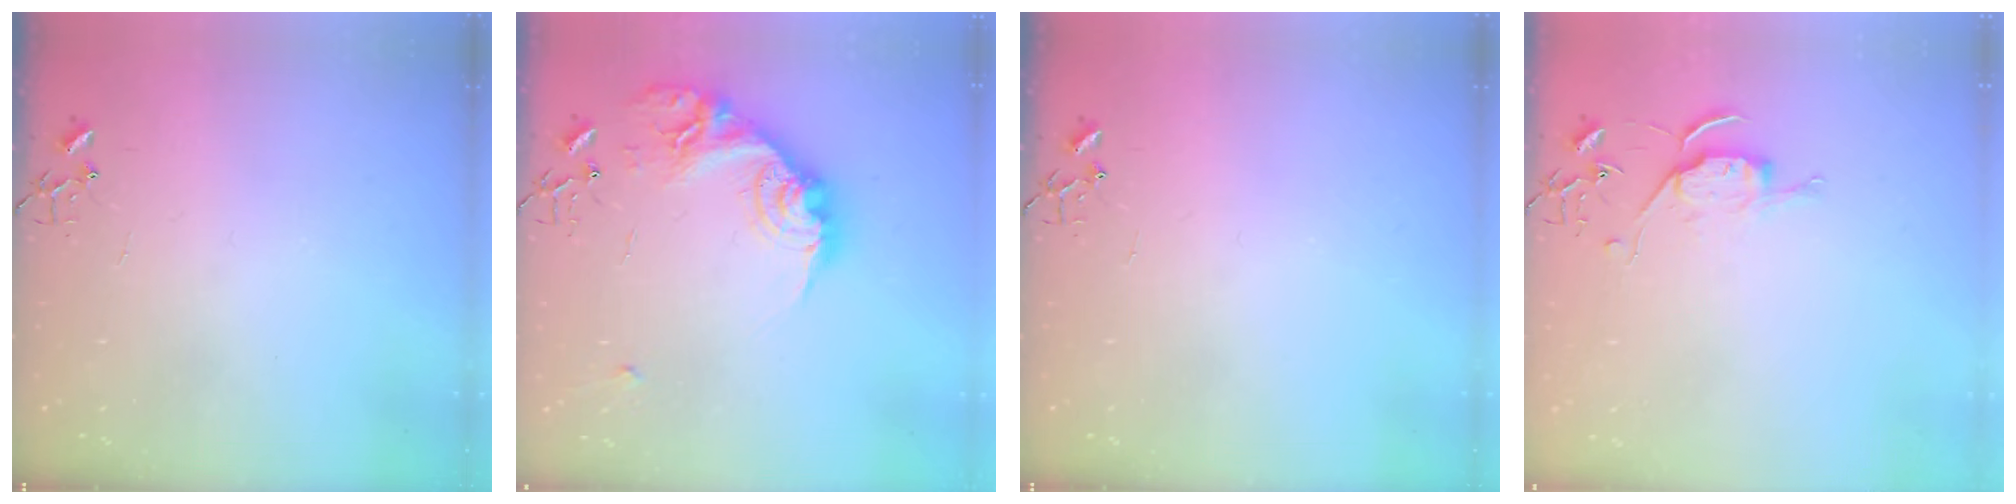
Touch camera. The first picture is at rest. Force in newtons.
{"total": 19.5, "press": 19.5, "slide": 1.1}
{"total": 0.0}
{"total": 6.6, "press": 6.5, "slide": 0.7}